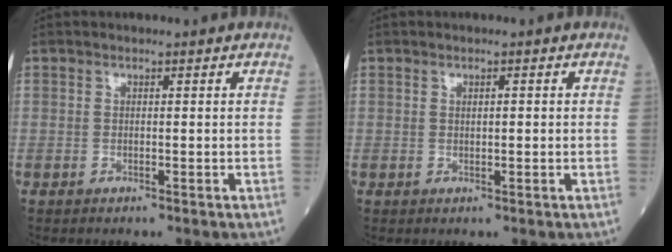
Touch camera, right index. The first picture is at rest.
{"total": 0.9, "force": [0.2, 0.3, 0.8], "torque": [-0.015, 0.000, 0.005]}